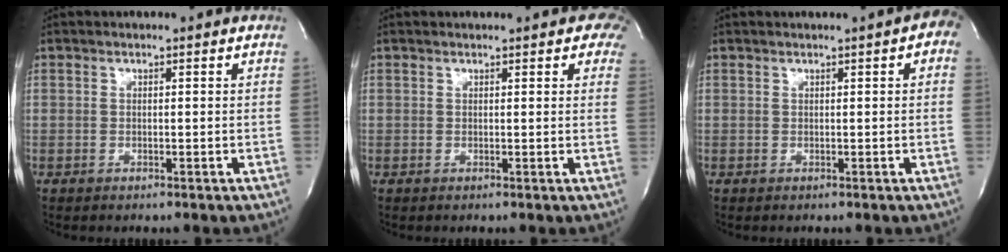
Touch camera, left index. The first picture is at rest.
{"total": 6.2, "force": [4.3, 2.2, 3.9], "torque": [-0.036, 0.006, 0.038]}
{"total": 3.2, "force": [1.2, 0.9, 2.8], "torque": [-0.025, 0.008, 0.008]}